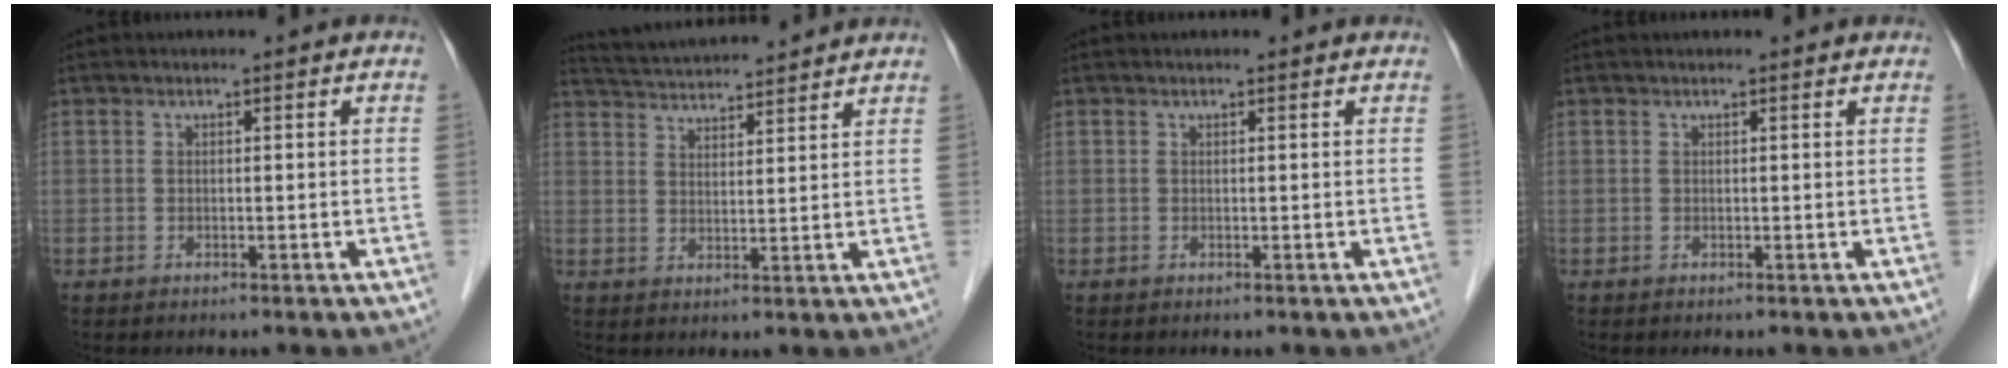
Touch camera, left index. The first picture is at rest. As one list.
[{"total": 10.7, "force": [10.2, 0.7, 3.1], "torque": [-0.063, 0.024, 0.157]}, {"total": 1.2, "force": [1.1, 0.4, 0.5], "torque": [-0.013, 0.015, 0.010]}, {"total": 1.9, "force": [1.7, 0.5, 0.7], "torque": [-0.012, 0.018, 0.015]}]